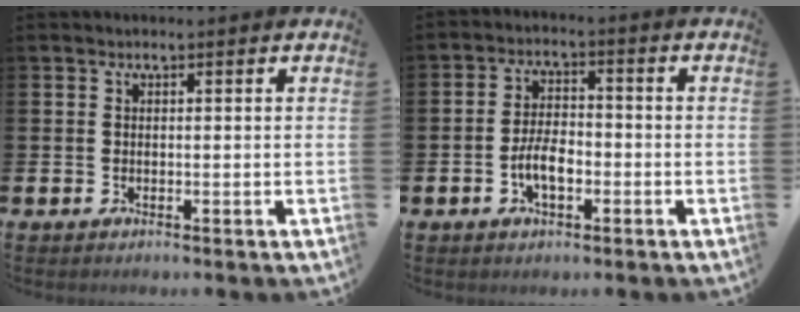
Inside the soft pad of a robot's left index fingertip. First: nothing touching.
{"total": 4.7, "force": [-1.5, 2.3, 3.8], "torque": [-0.059, 0.000, -0.033]}